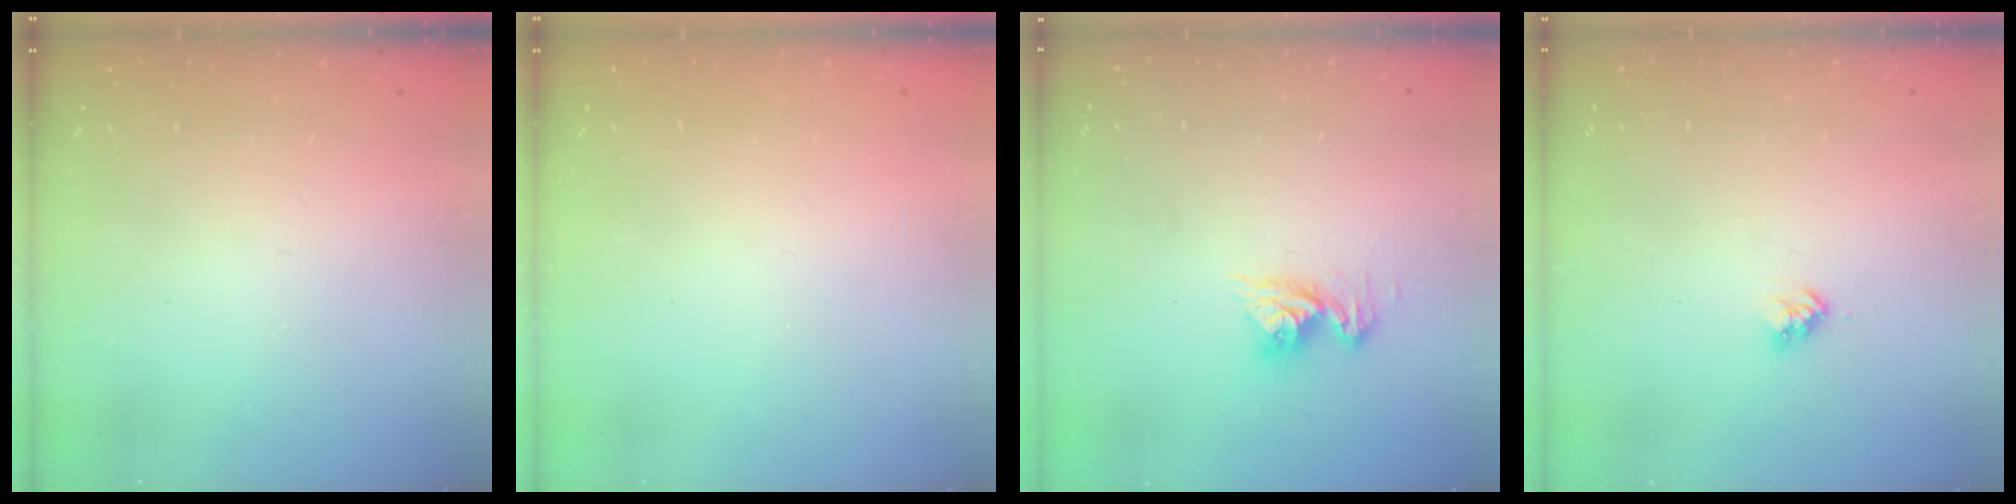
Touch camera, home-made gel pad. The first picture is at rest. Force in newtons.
{"total": 0.0}
{"total": 9.6, "press": 9.6, "slide": 1.0}
{"total": 2.8, "press": 2.8, "slide": 0.4}